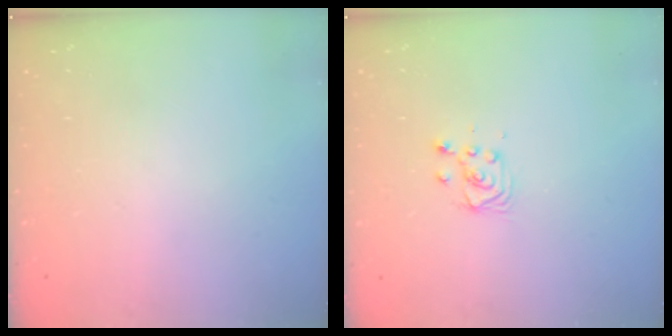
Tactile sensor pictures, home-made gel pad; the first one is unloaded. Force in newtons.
{"total": 3.8, "press": 3.7, "slide": 0.4}